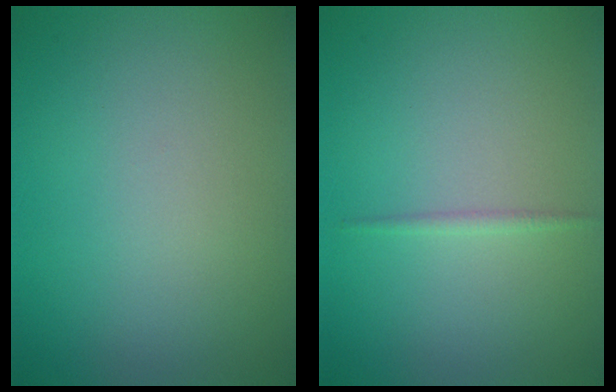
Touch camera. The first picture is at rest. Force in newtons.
{"total": 0.7, "press": 0.7, "slide": 0.0}